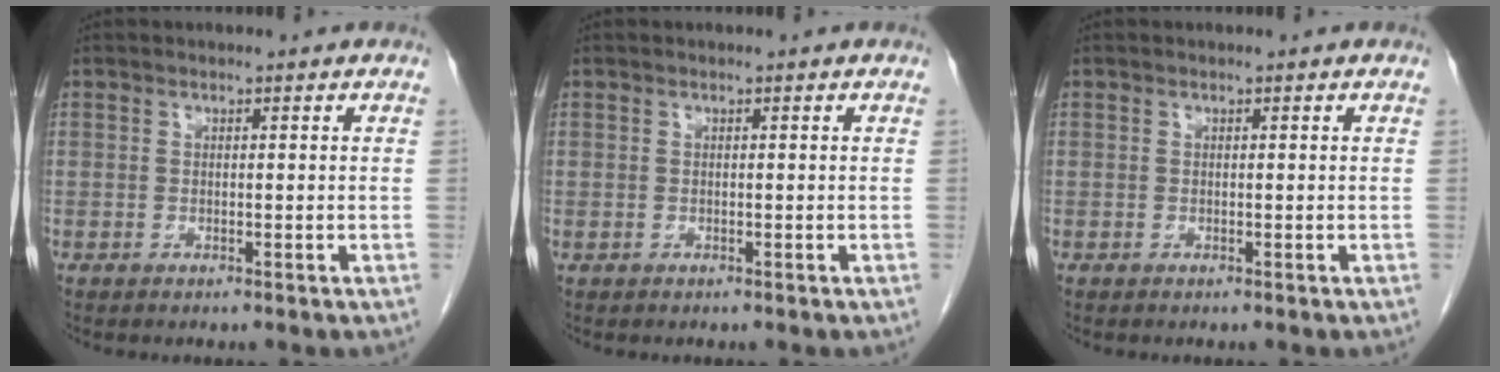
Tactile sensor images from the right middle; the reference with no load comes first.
{"total": 0.0}
{"total": 0.0}